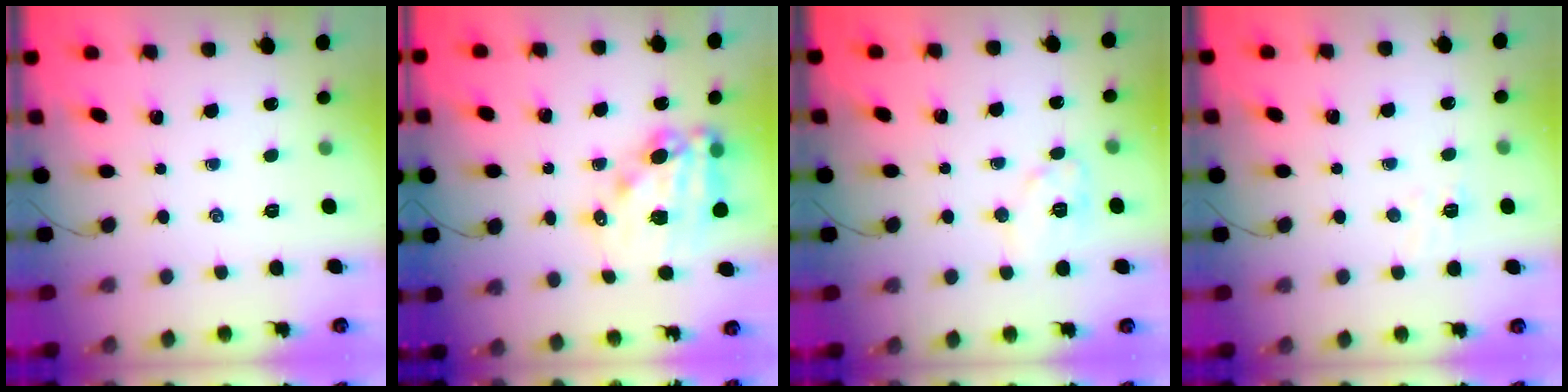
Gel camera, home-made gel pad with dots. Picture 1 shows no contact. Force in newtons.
{"total": 14.5, "press": 14.1, "slide": 3.4}
{"total": 7.4, "press": 7.4, "slide": 0.2}
{"total": 4.8, "press": 4.7, "slide": 0.7}